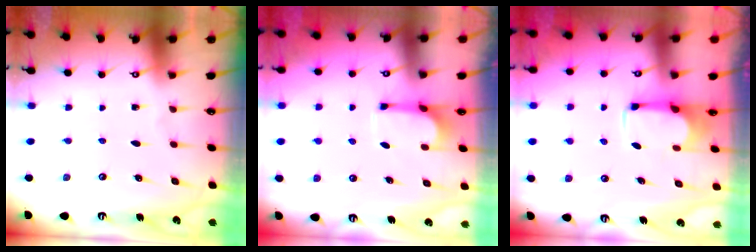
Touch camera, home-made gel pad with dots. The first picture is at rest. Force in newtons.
{"total": 1.2, "press": 0.7, "slide": 1.0}
{"total": 1.7, "press": 1.6, "slide": 0.7}